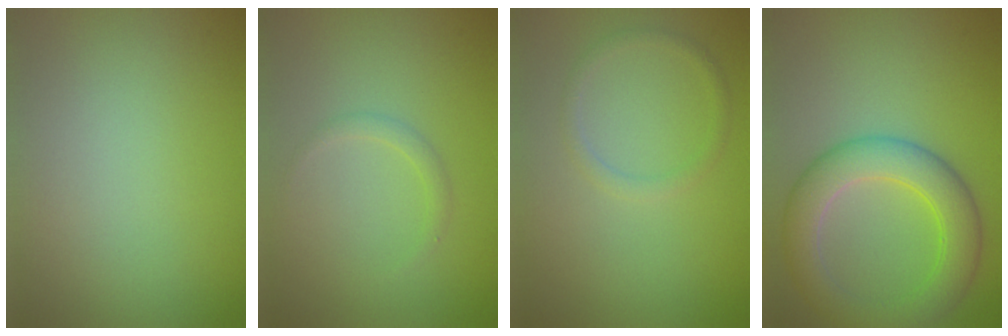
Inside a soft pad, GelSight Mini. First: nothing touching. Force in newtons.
{"total": 1.0, "press": 1.0, "slide": 0.0}
{"total": 1.2, "press": 1.2, "slide": 0.1}
{"total": 6.1, "press": 6.1, "slide": 0.2}